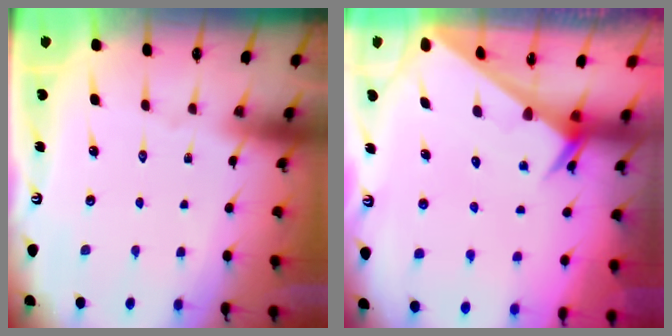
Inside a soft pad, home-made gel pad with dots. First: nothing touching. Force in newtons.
{"total": 2.4, "press": 2.4, "slide": 0.0}